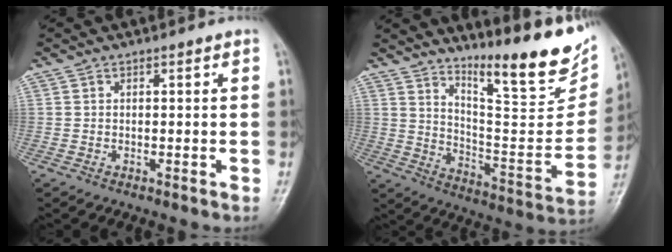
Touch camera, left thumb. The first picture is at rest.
{"total": 20.6, "force": [14.9, 4.5, 13.5], "torque": [-0.161, -0.101, 0.234]}